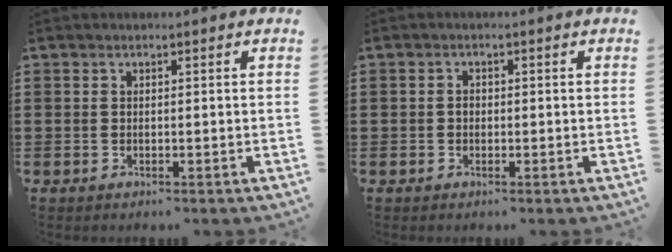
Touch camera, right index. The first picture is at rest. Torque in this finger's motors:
{"motor_torque": [0.29, -0.31, 0.18, 0.03]}